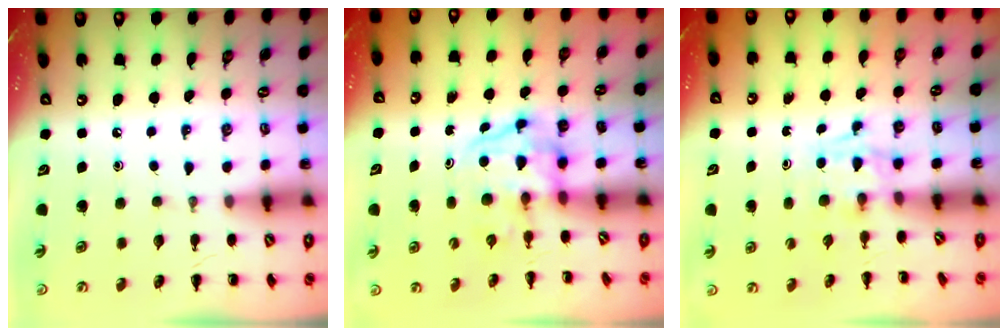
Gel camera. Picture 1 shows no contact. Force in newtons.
{"total": 3.8, "press": 3.7, "slide": 0.6}
{"total": 1.8, "press": 1.4, "slide": 1.1}